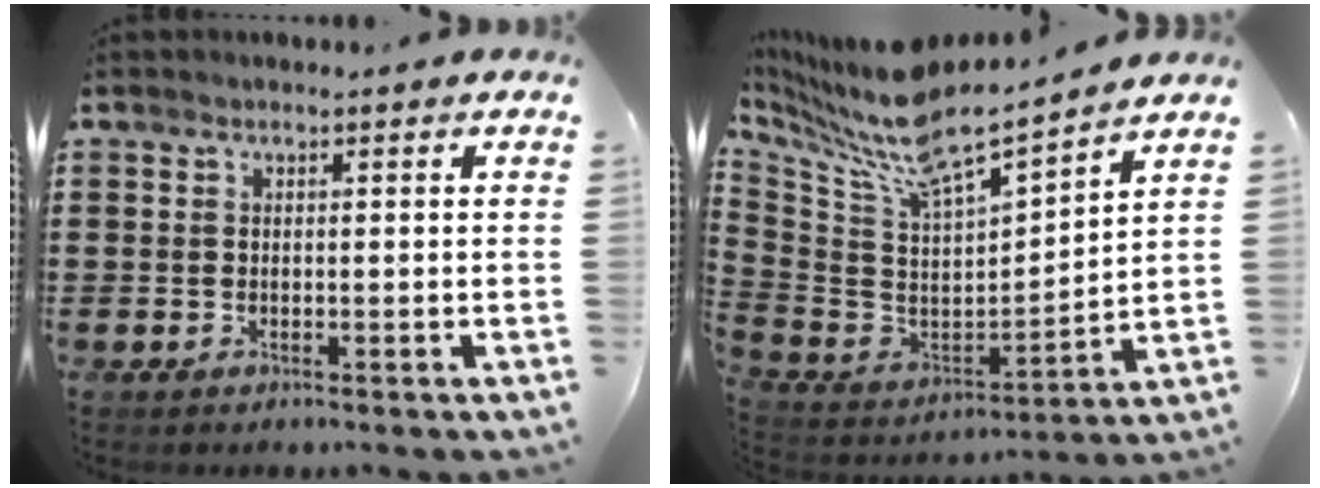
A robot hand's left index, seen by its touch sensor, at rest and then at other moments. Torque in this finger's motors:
{"motor_torque": [1.14, 1.00, 0.39, 0.21]}